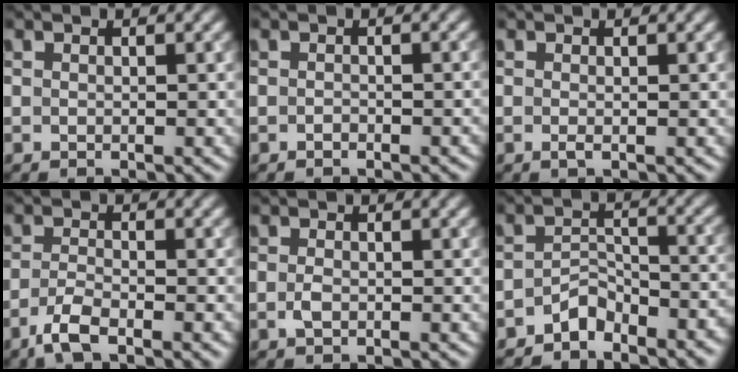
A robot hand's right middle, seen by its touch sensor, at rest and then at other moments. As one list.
[{"total": 0.8, "force": [-0.6, 0.3, 0.4], "torque": [-0.005, -0.001, -0.008]}, {"total": 0.7, "force": [-0.2, 0.1, 0.6], "torque": [-0.014, -0.005, -0.003]}, {"total": 3.6, "force": [-2.2, 1.0, 2.6], "torque": [-0.054, -0.006, -0.049]}, {"total": 1.0, "force": [-0.2, 0.5, 0.8], "torque": [-0.020, -0.003, -0.005]}, {"total": 3.5, "force": [-2.8, 1.6, 1.5], "torque": [-0.023, 0.006, -0.052]}]